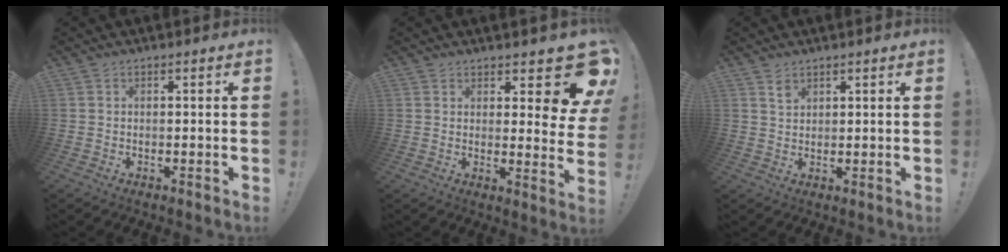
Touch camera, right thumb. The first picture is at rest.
{"total": 7.8, "force": [5.3, 2.8, 5.0], "torque": [-0.041, -0.059, 0.093]}
{"total": 2.3, "force": [1.7, 1.3, 0.9], "torque": [0.001, -0.013, 0.028]}